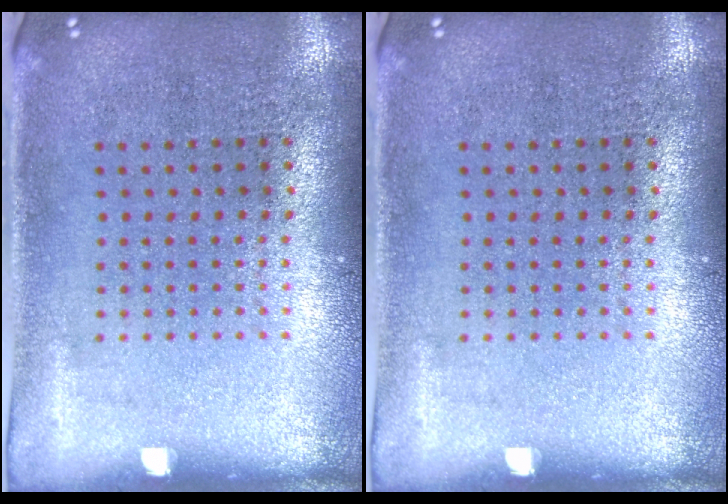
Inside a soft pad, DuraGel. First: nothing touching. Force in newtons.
{"total": 0.0}